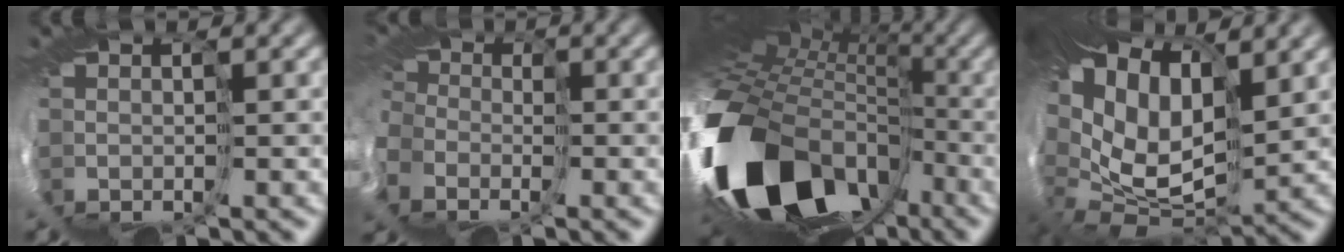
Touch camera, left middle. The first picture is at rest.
{"total": 13.3, "force": [-6.8, 9.9, 5.9], "torque": [-0.159, -0.048, -0.111]}
{"total": 17.1, "force": [-5.8, 12.5, 10.0], "torque": [-0.231, -0.033, -0.101]}
{"total": 14.1, "force": [5.5, 8.6, 9.7], "torque": [-0.204, 0.020, 0.113]}